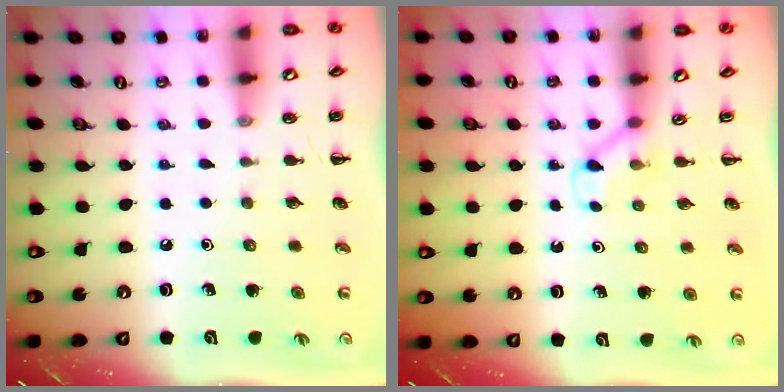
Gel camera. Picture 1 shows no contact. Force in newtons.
{"total": 3.0, "press": 2.8, "slide": 1.1}